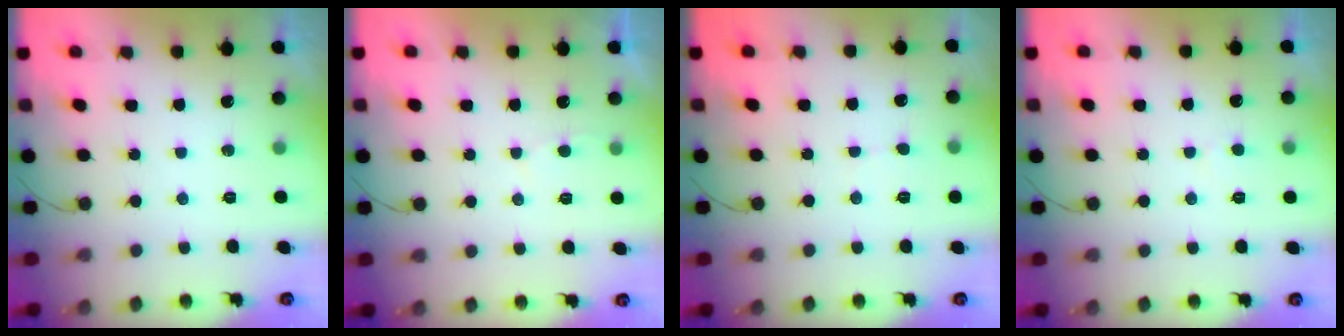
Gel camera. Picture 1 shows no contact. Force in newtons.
{"total": 1.9, "press": 1.9, "slide": 0.3}
{"total": 2.9, "press": 2.9, "slide": 0.3}
{"total": 1.7, "press": 1.7, "slide": 0.1}